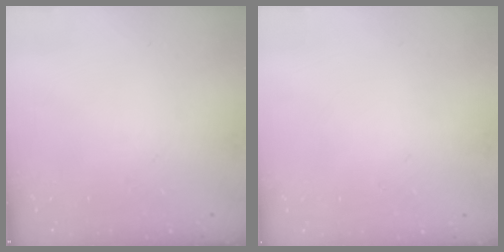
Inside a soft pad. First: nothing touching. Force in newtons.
{"total": 1.9, "press": 1.9, "slide": 0.2}